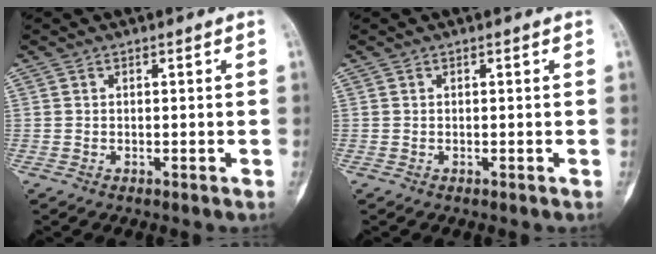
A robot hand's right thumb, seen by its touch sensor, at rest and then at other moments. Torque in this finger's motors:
{"motor_torque": [0.09, 0.08, 0.03, -0.03, 0.00]}